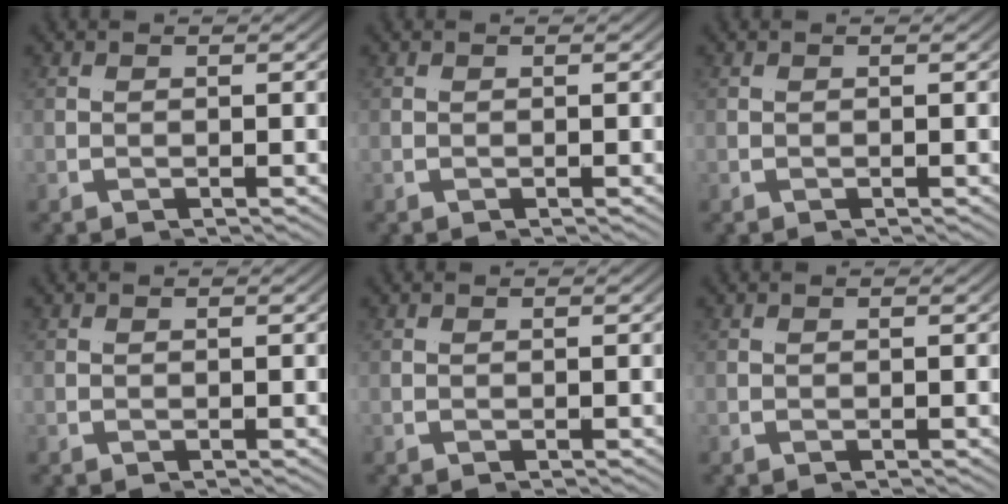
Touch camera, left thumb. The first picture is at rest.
{"total": 0.0}
{"total": 0.0}
{"total": 0.0}
{"total": 0.0}
{"total": 0.0}